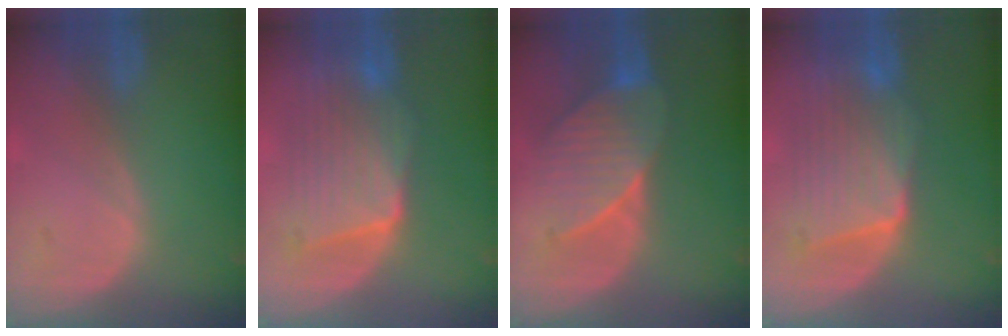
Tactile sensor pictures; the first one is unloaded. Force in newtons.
{"total": 9.3, "press": 8.7, "slide": 3.1}
{"total": 7.5, "press": 7.4, "slide": 0.5}
{"total": 9.3, "press": 8.7, "slide": 3.1}